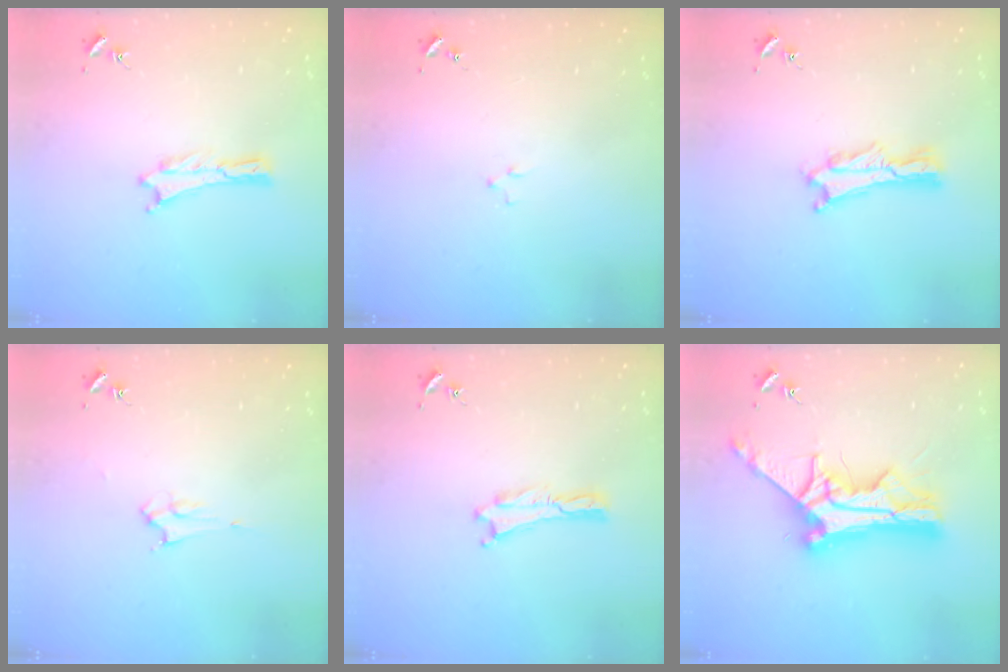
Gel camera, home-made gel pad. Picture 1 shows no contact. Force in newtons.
{"total": 0.7, "press": 0.7, "slide": 0.2}
{"total": 2.1, "press": 2.1, "slide": 0.3}
{"total": 2.1, "press": 2.1, "slide": 0.2}
{"total": 0.0}
{"total": 13.3, "press": 13.3, "slide": 1.1}